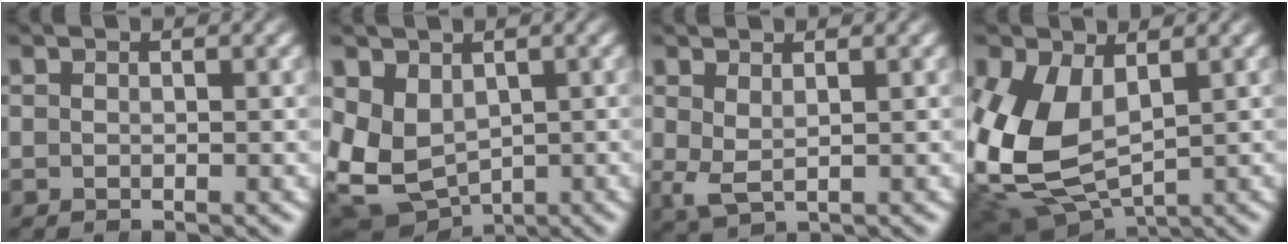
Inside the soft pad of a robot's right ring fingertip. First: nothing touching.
{"total": 10.1, "force": [-1.3, 8.7, 5.0], "torque": [-0.150, -0.054, 0.000]}
{"total": 1.6, "force": [0.3, 0.7, 1.4], "torque": [-0.036, -0.021, 0.021]}
{"total": 9.8, "force": [-0.2, 7.7, 6.1], "torque": [-0.173, -0.048, 0.021]}